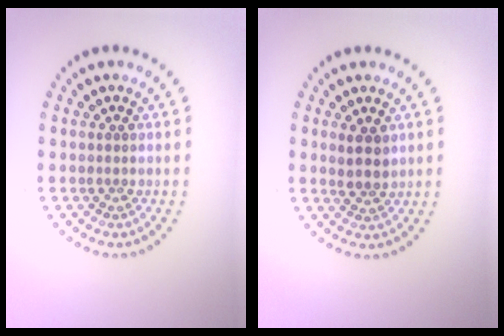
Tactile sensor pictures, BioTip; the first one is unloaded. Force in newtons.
{"total": 2.0, "press": 1.8, "slide": 0.9}